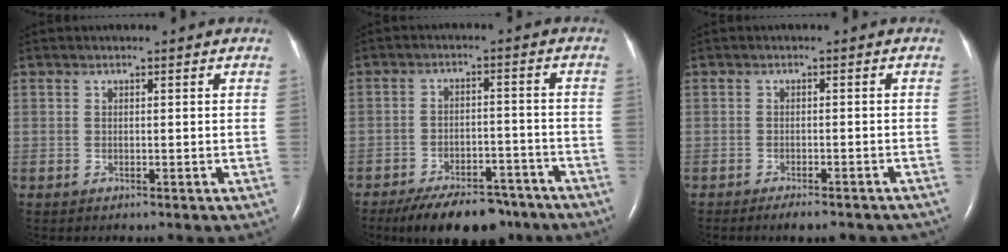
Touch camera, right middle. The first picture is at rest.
{"total": 12.3, "force": [-9.8, 5.0, 5.6], "torque": [-0.074, 0.007, -0.146]}
{"total": 7.1, "force": [-6.1, 1.8, 3.2], "torque": [-0.029, 0.000, -0.074]}